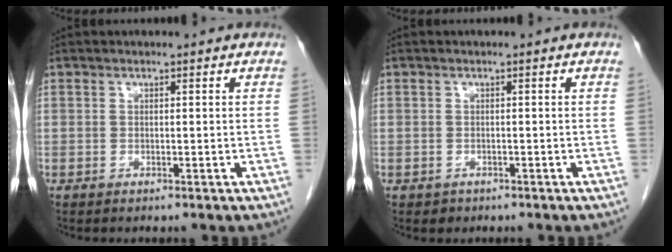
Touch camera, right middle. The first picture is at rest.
{"total": 0.8, "force": [-0.5, 0.7, 0.0], "torque": [-0.004, 0.003, -0.005]}